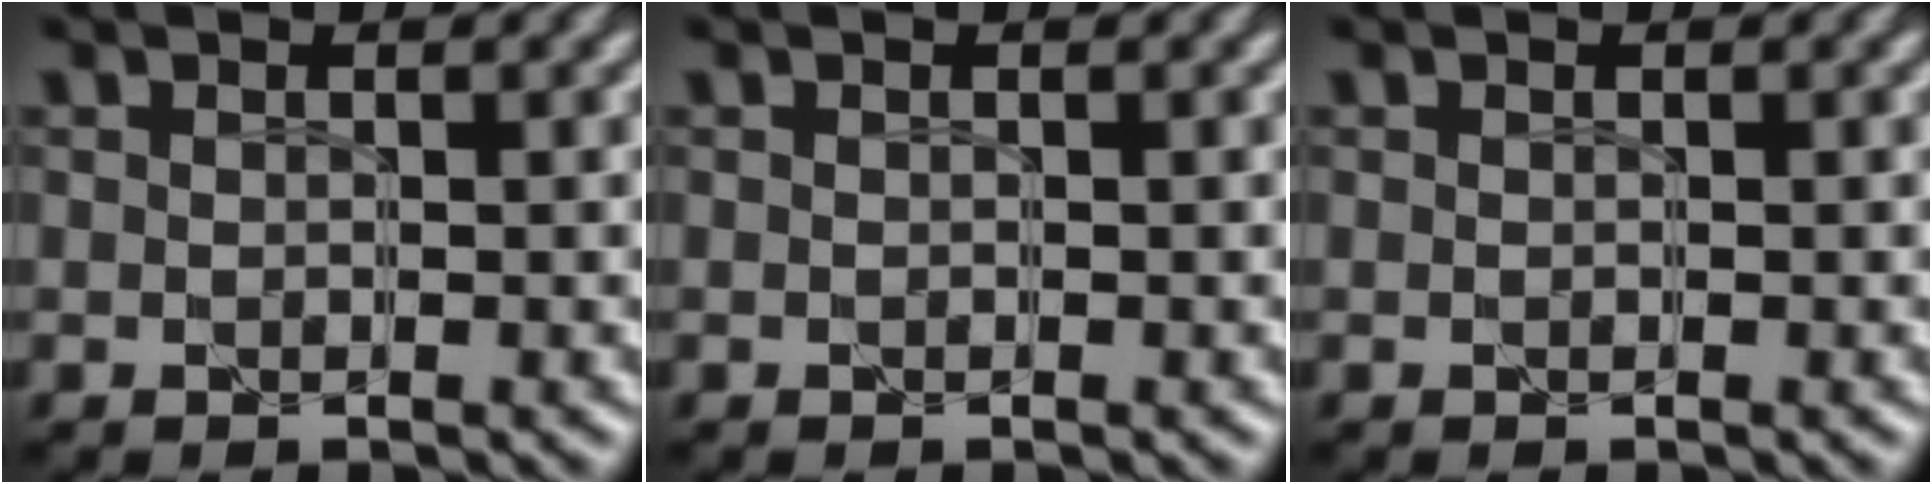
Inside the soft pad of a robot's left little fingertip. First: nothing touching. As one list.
[{"total": 0.0}, {"total": 0.0}]